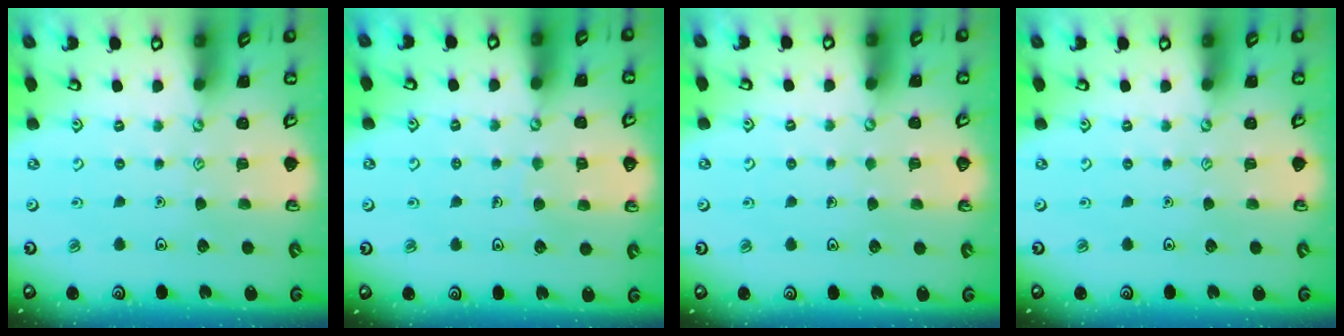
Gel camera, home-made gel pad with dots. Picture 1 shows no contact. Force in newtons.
{"total": 4.3, "press": 4.2, "slide": 0.4}
{"total": 0.8, "press": 0.8, "slide": 0.3}
{"total": 0.0}